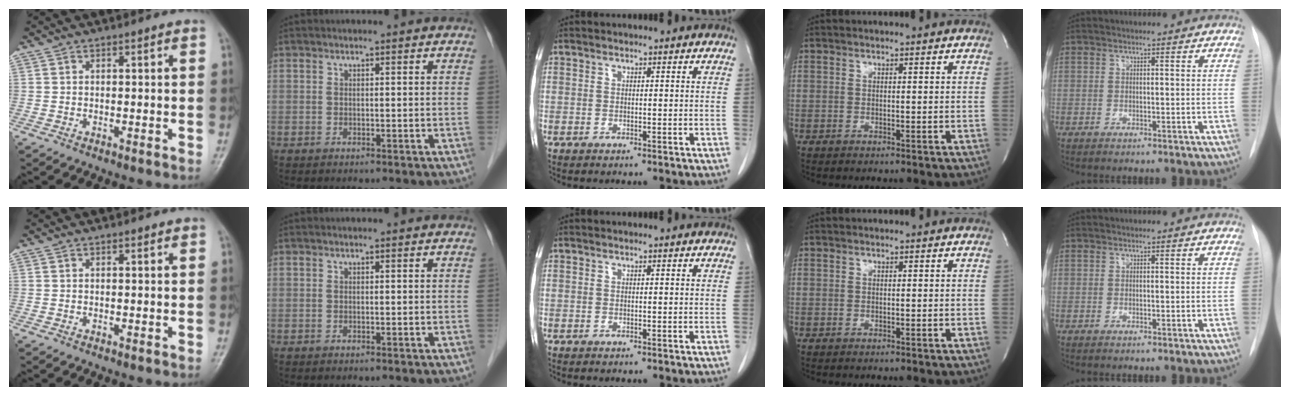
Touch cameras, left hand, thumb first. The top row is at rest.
{}